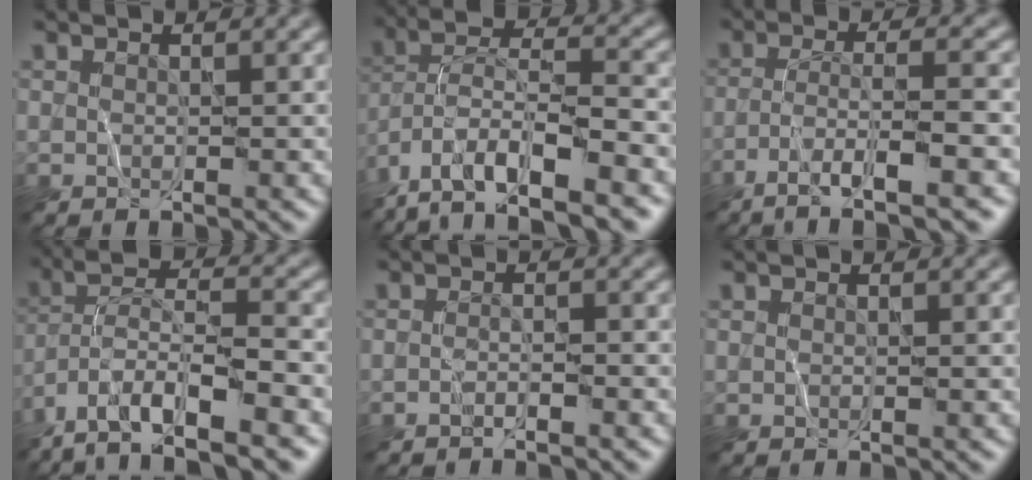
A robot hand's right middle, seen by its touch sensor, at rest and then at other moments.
{"total": 13.1, "force": [-9.1, 4.3, 8.4], "torque": [-0.145, 0.014, -0.144]}
{"total": 6.6, "force": [-3.9, 1.0, 5.2], "torque": [-0.079, 0.011, -0.070]}
{"total": 11.9, "force": [-8.0, 3.6, 8.1], "torque": [-0.146, 0.008, -0.138]}
{"total": 1.1, "force": [-1.1, 0.0, 0.3], "torque": [-0.001, 0.002, -0.023]}
{"total": 0.0}